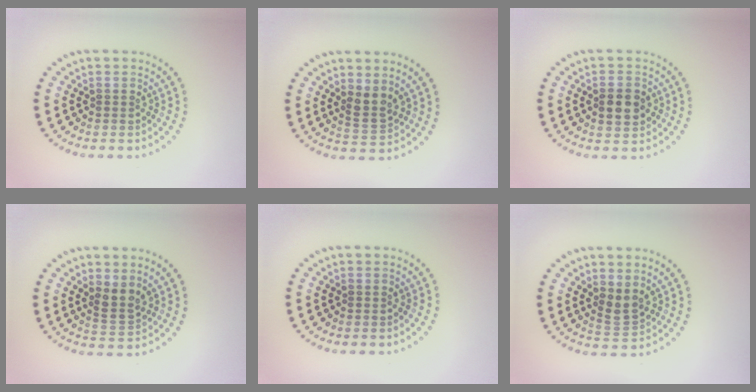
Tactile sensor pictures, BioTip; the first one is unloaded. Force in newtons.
{"total": 2.3, "press": 1.9, "slide": 1.2}
{"total": 3.0, "press": 3.0, "slide": 0.1}
{"total": 2.3, "press": 1.9, "slide": 1.2}
{"total": 0.0}
{"total": 1.9, "press": 1.6, "slide": 1.0}